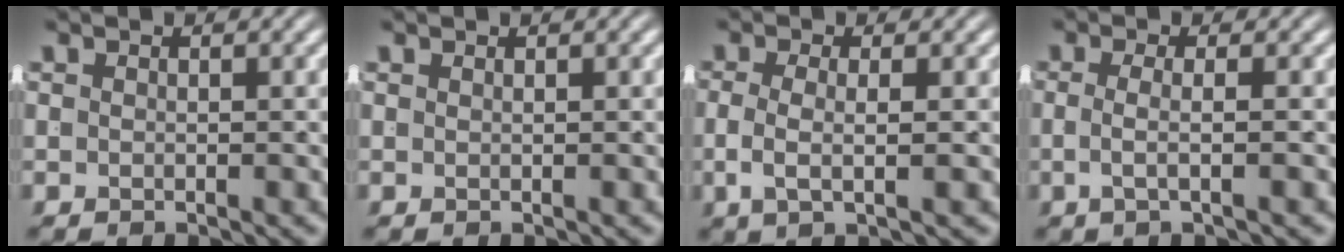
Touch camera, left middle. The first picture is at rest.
{"total": 0.6, "force": [0.2, -0.6, -0.1], "torque": [0.007, -0.002, 0.005]}
{"total": 2.6, "force": [-0.4, 0.3, 2.6], "torque": [-0.048, -0.011, 0.000]}
{"total": 2.1, "force": [-0.6, -0.6, 1.9], "torque": [-0.035, -0.008, -0.006]}